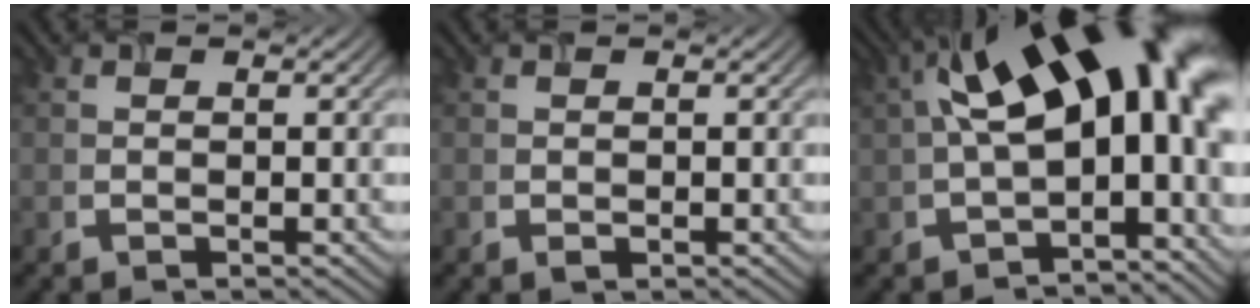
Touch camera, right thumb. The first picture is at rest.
{"total": 0.5, "force": [-0.1, 0.4, 0.4], "torque": [-0.003, -0.003, 0.000]}
{"total": 18.5, "force": [2.6, 8.7, 16.1], "torque": [-0.230, 0.021, 0.050]}